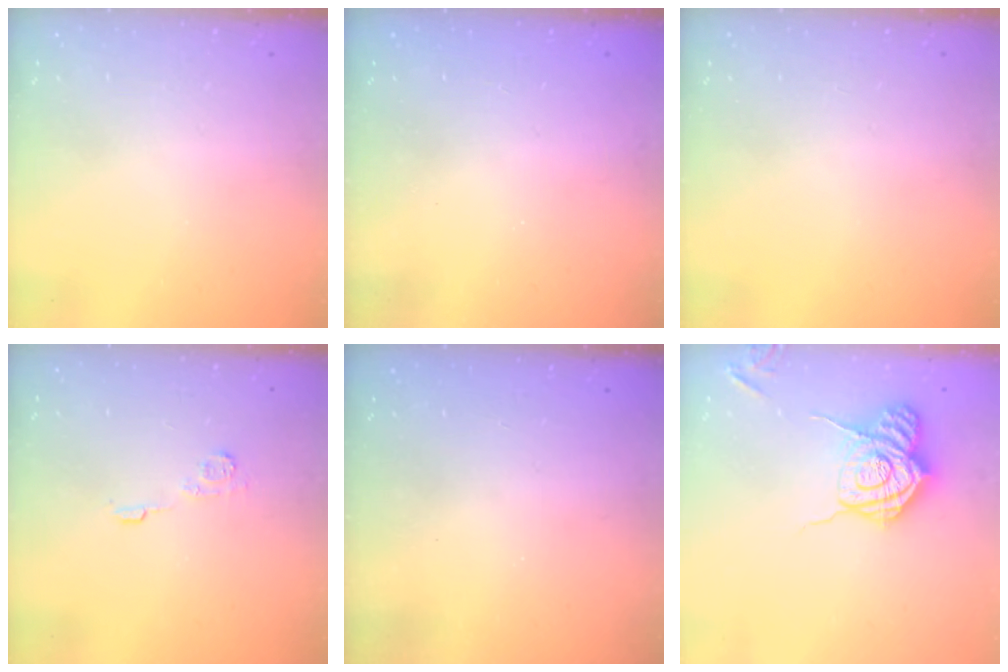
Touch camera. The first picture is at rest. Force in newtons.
{"total": 2.3, "press": 2.2, "slide": 0.8}
{"total": 0.0}
{"total": 5.6, "press": 5.6, "slide": 0.7}
{"total": 2.3, "press": 2.2, "slide": 0.8}
{"total": 14.2, "press": 14.1, "slide": 0.8}